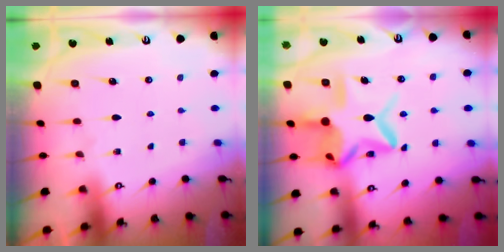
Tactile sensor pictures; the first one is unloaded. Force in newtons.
{"total": 15.7, "press": 15.6, "slide": 1.2}